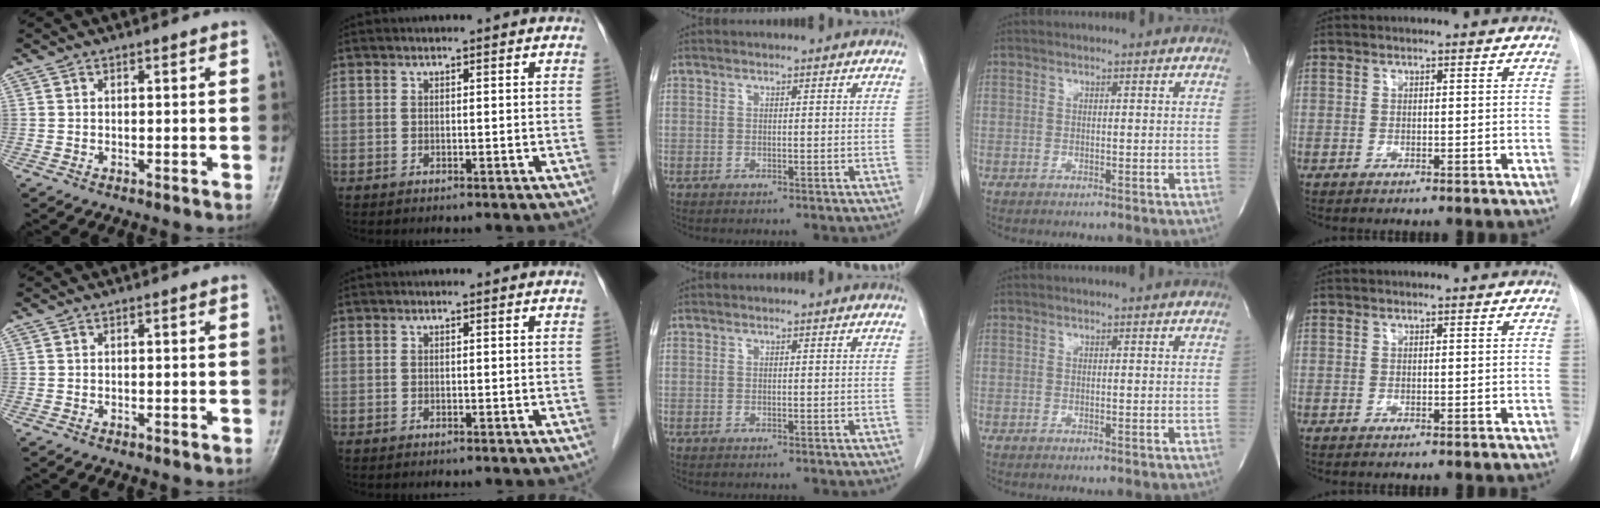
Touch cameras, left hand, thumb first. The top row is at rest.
{}